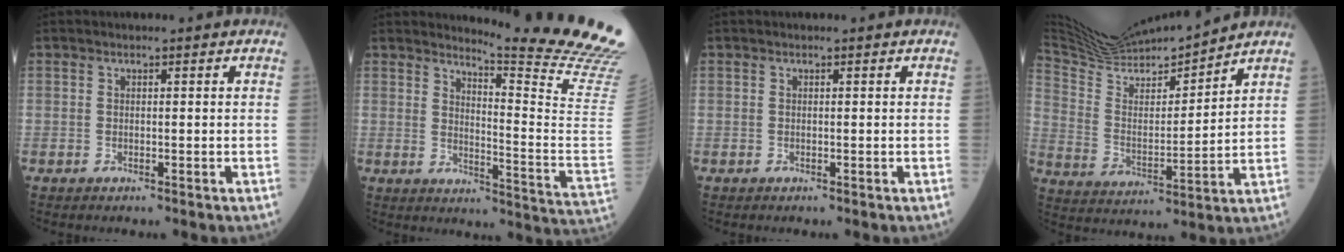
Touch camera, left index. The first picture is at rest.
{"total": 19.1, "force": [18.2, -3.0, 5.1], "torque": [-0.083, -0.186, 0.203]}
{"total": 0.0}
{"total": 14.9, "force": [14.4, -0.1, 3.9], "torque": [-0.088, -0.002, 0.263]}